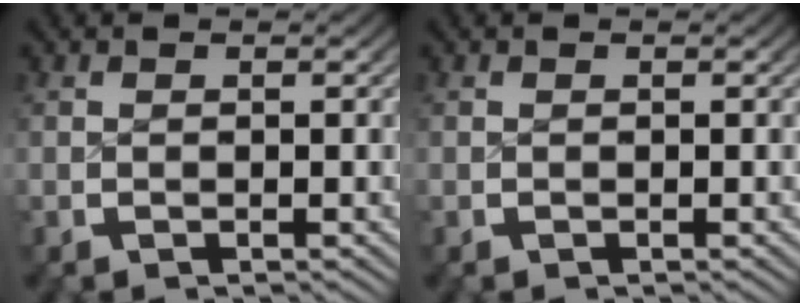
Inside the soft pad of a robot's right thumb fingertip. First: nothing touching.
{"total": 0.0}